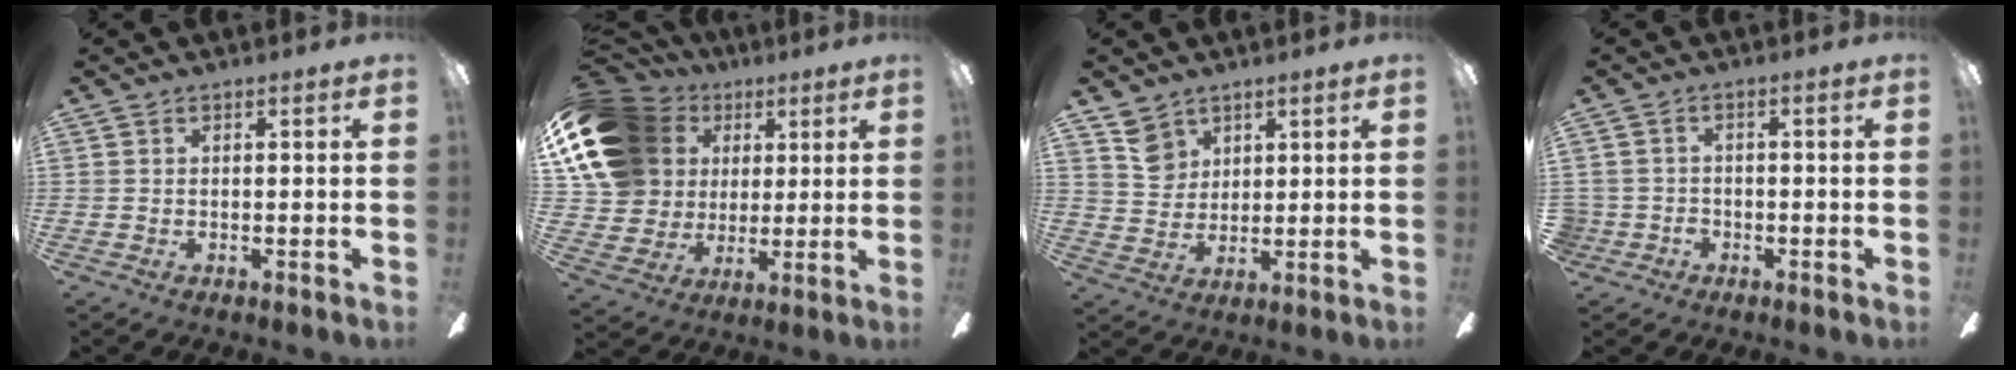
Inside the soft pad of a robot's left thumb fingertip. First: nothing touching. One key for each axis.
{"total": 19.6, "fx": 6.5, "fy": 15.9, "fz": 9.5, "tx": -0.198, "ty": -0.013, "tz": 0.136}
{"total": 7.6, "fx": 4.8, "fy": 5.4, "fz": 2.1, "tx": -0.031, "ty": -0.013, "tz": 0.090}
{"total": 3.0, "fx": -1.2, "fy": 2.8, "fz": 0.2, "tx": -0.006, "ty": 0.005, "tz": -0.022}